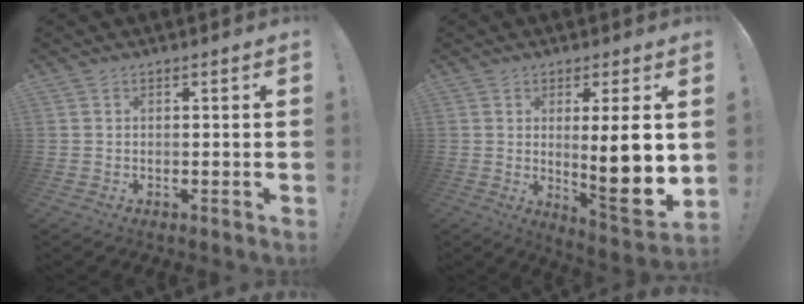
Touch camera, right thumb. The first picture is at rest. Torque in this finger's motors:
{"motor_torque": [1.00, 2.08, 0.73, 0.66, 0.07]}